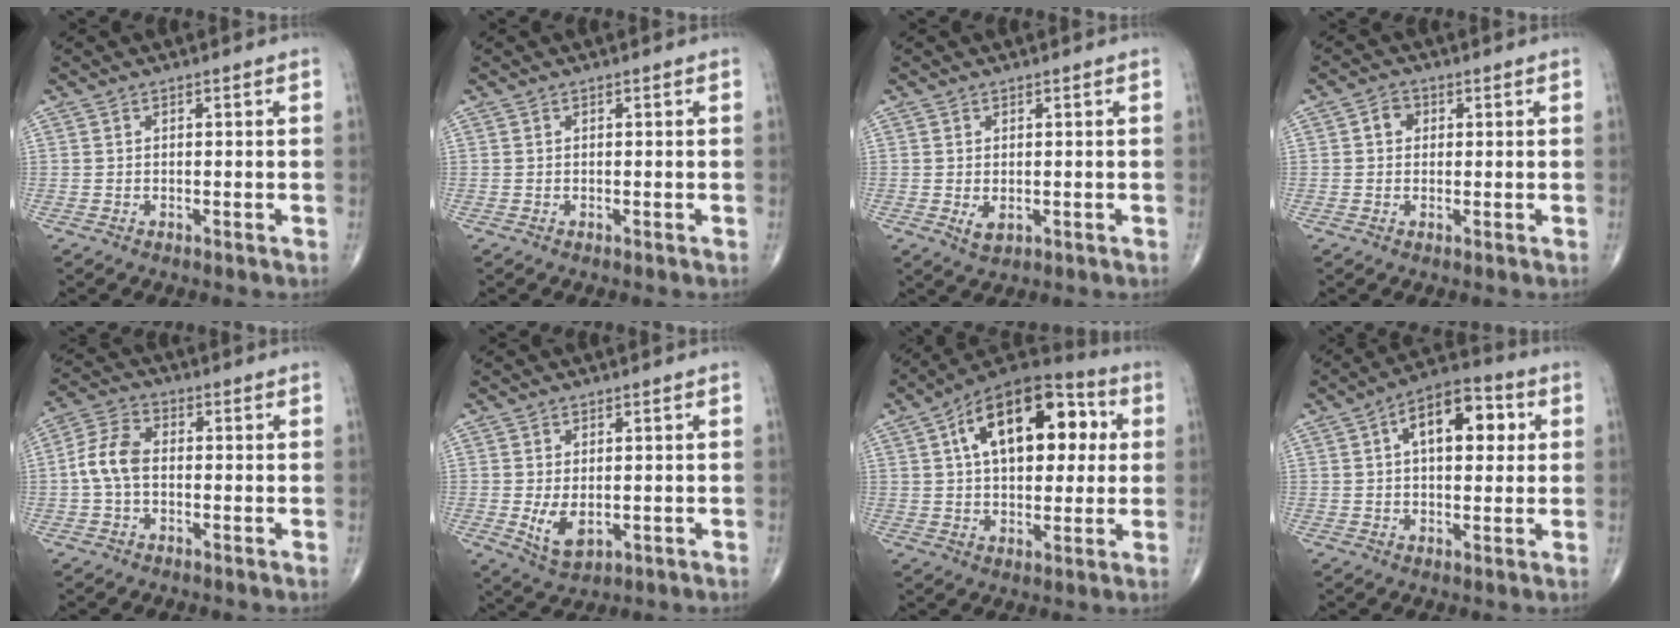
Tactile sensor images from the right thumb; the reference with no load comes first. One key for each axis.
{"total": 0.0}
{"total": 2.3, "fx": -0.3, "fy": 1.4, "fz": 1.9, "tx": -0.027, "ty": -0.005, "tz": 0.002}
{"total": 2.7, "fx": 0.5, "fy": 2.3, "fz": 1.3, "tx": -0.008, "ty": 0.006, "tz": 0.006}
{"total": 7.0, "fx": -0.5, "fy": 4.5, "fz": 5.4, "tx": -0.110, "ty": 0.021, "tz": -0.020}
{"total": 5.3, "fx": -0.5, "fy": 2.9, "fz": 4.3, "tx": -0.074, "ty": -0.013, "tz": 0.004}
{"total": 21.2, "fx": 5.4, "fy": 11.7, "fz": 16.8, "tx": -0.219, "ty": 0.023, "tz": 0.071}
{"total": 10.9, "fx": 2.6, "fy": 5.9, "fz": 8.7, "tx": -0.103, "ty": 0.021, "tz": 0.030}